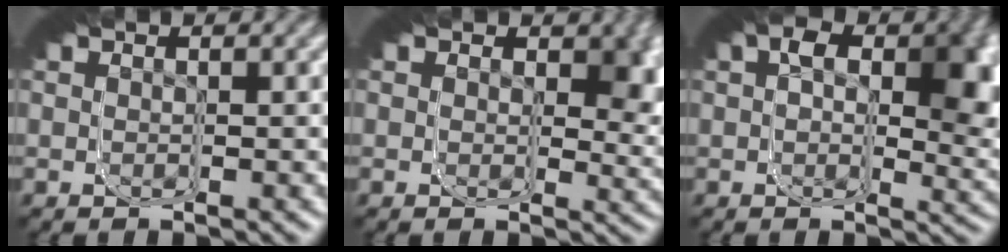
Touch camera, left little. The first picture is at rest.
{"total": 5.3, "force": [0.9, 3.6, 3.7], "torque": [-0.044, -0.007, 0.015]}
{"total": 7.9, "force": [0.0, 5.0, 6.1], "torque": [-0.067, 0.004, -0.006]}